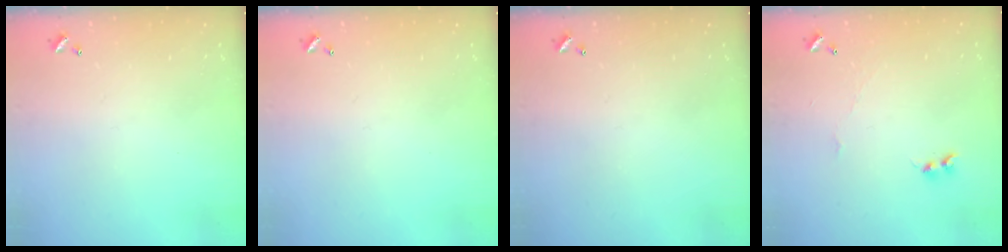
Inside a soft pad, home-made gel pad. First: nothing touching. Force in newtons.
{"total": 0.0}
{"total": 0.0}
{"total": 3.6, "press": 3.6, "slide": 0.5}